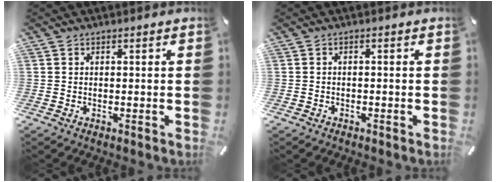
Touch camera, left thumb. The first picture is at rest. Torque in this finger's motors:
{"motor_torque": [-0.07, -0.12, -0.04, 0.19, 0.02]}